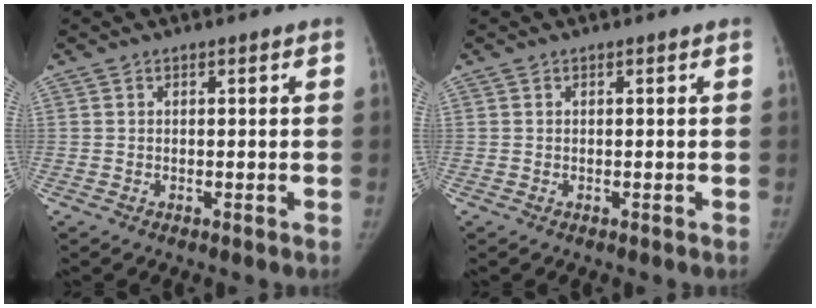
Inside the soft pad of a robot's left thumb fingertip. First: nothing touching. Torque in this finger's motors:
{"motor_torque": [0.12, -0.17, 0.07, -0.74, 0.09]}